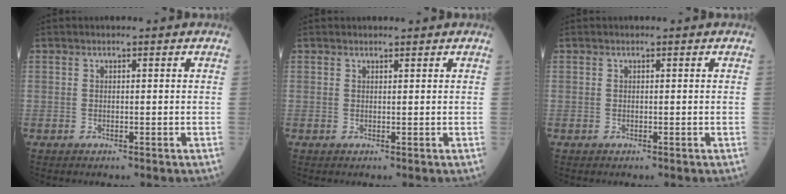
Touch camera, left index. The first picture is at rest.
{"total": 0.7, "force": [0.7, 0.2, 0.0], "torque": [-0.002, 0.000, 0.012]}
{"total": 0.0}